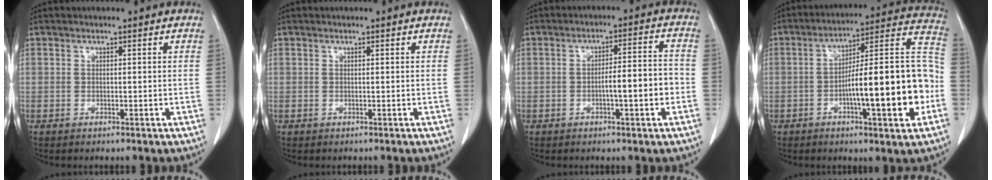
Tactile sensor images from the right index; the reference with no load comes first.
{"total": 0.0}
{"total": 6.5, "force": [-1.8, 0.6, 6.2], "torque": [-0.095, 0.014, -0.023]}
{"total": 19.4, "force": [-4.7, 2.3, 18.6], "torque": [-0.250, 0.025, -0.066]}